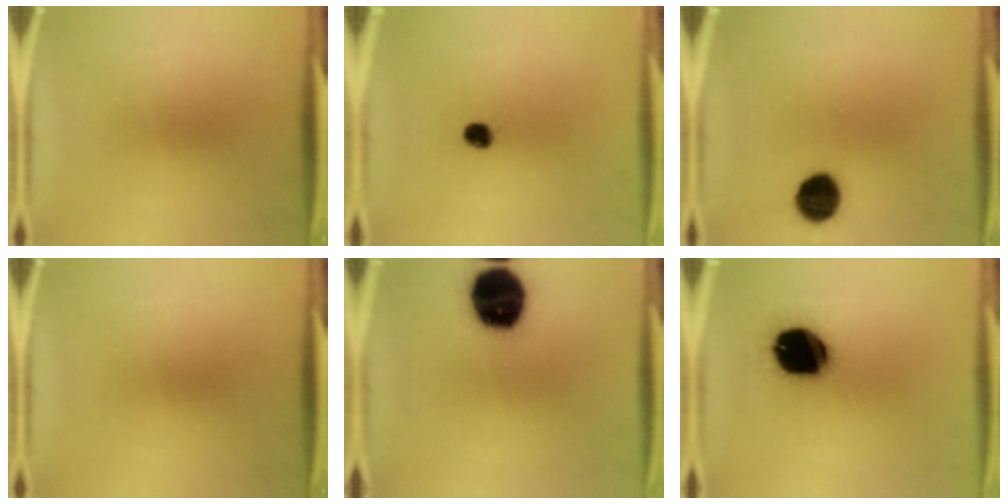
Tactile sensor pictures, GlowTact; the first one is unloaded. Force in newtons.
{"total": 3.2}
{"total": 8.9}
{"total": 0.0}
{"total": 19.8}
{"total": 19.8}